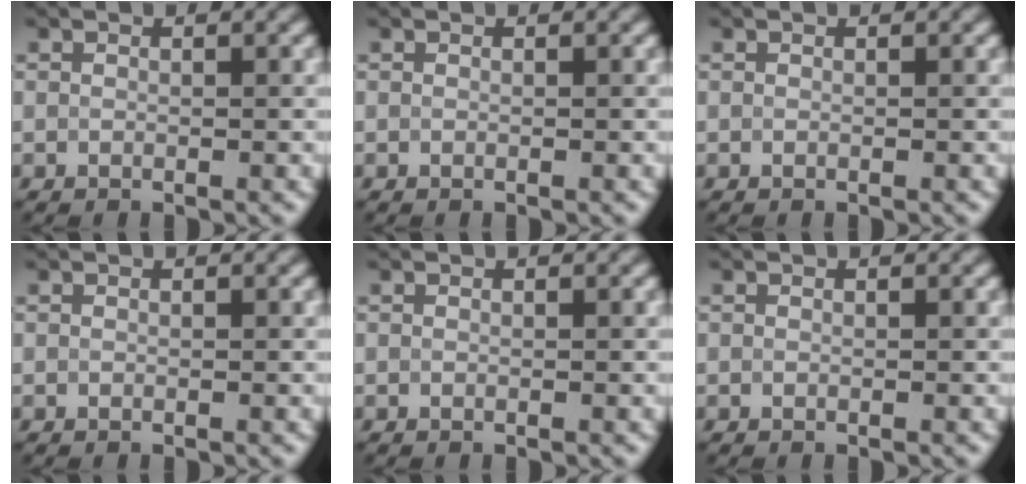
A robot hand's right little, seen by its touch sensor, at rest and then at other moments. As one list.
[{"total": 0.0}, {"total": 0.0}, {"total": 0.0}, {"total": 0.0}, {"total": 0.0}]